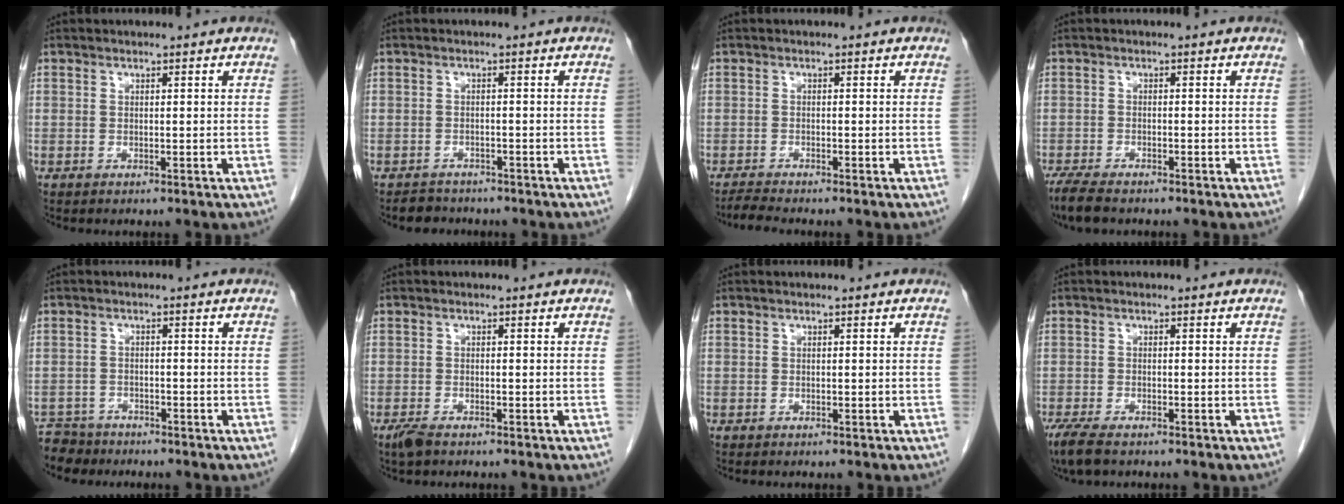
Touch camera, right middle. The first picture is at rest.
{"total": 2.7, "force": [-2.4, 1.2, -0.2], "torque": [-0.007, -0.001, -0.038]}
{"total": 2.0, "force": [-1.9, -0.5, 0.5], "torque": [-0.021, -0.013, -0.038]}
{"total": 5.2, "force": [-4.2, 1.3, 2.7], "torque": [-0.054, -0.013, -0.071]}
{"total": 4.3, "force": [-3.8, 1.9, -0.7], "torque": [0.014, -0.002, -0.070]}
{"total": 2.3, "force": [-1.7, 0.8, 1.3], "torque": [-0.033, -0.004, -0.029]}
{"total": 0.0}
{"total": 5.7, "force": [-4.3, 1.8, 3.3], "torque": [-0.066, -0.014, -0.073]}